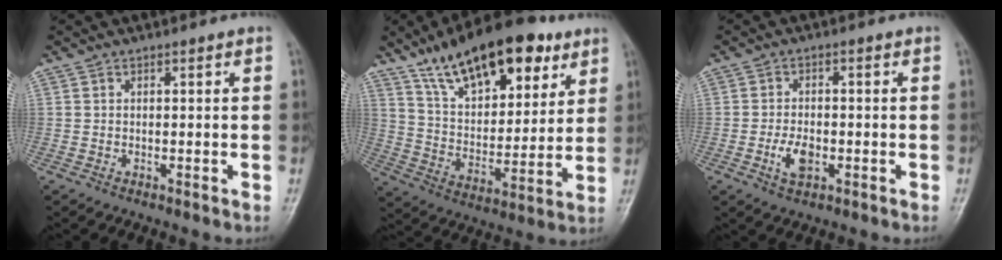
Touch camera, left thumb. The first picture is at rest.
{"total": 22.5, "force": [13.8, 10.2, 14.6], "torque": [-0.198, -0.042, 0.235]}
{"total": 4.5, "force": [-1.5, 2.5, 3.4], "torque": [-0.063, 0.004, -0.026]}